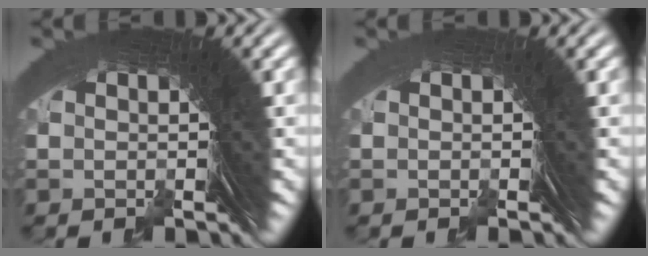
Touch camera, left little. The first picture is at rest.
{"total": 0.8, "force": [-0.4, -0.6, -0.5], "torque": [0.012, 0.004, -0.006]}